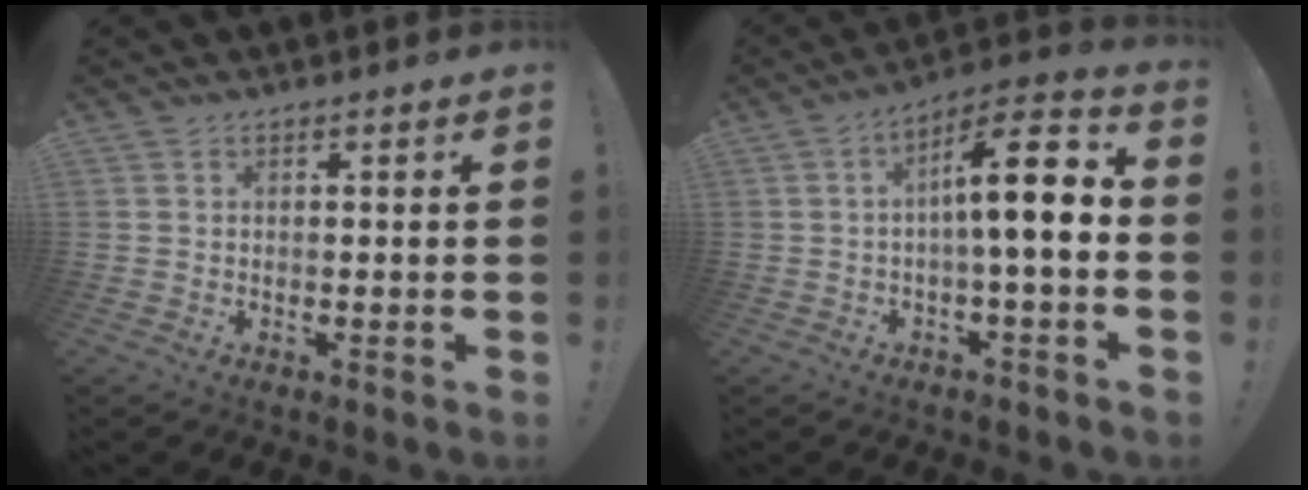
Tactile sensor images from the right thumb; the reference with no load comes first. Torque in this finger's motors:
{"motor_torque": [1.71, 1.41, 1.24, -0.97, 0.06]}